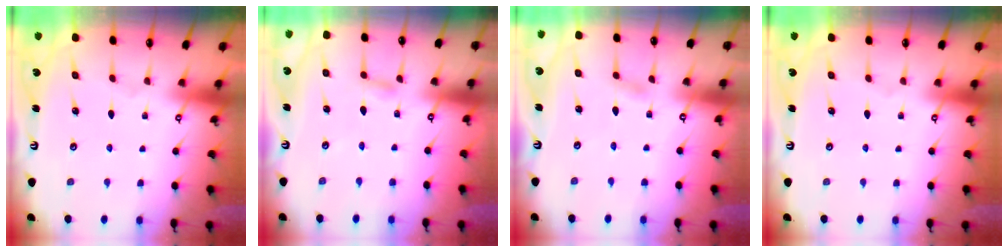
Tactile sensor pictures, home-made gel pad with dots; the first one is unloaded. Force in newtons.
{"total": 3.0, "press": 2.9, "slide": 0.4}
{"total": 2.2, "press": 2.2, "slide": 0.3}
{"total": 0.0}